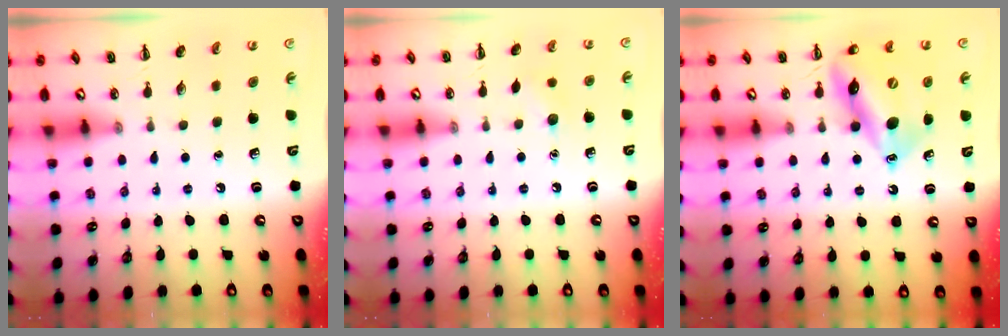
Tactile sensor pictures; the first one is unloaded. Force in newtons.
{"total": 5.4, "press": 5.2, "slide": 1.4}
{"total": 15.3, "press": 14.6, "slide": 4.3}